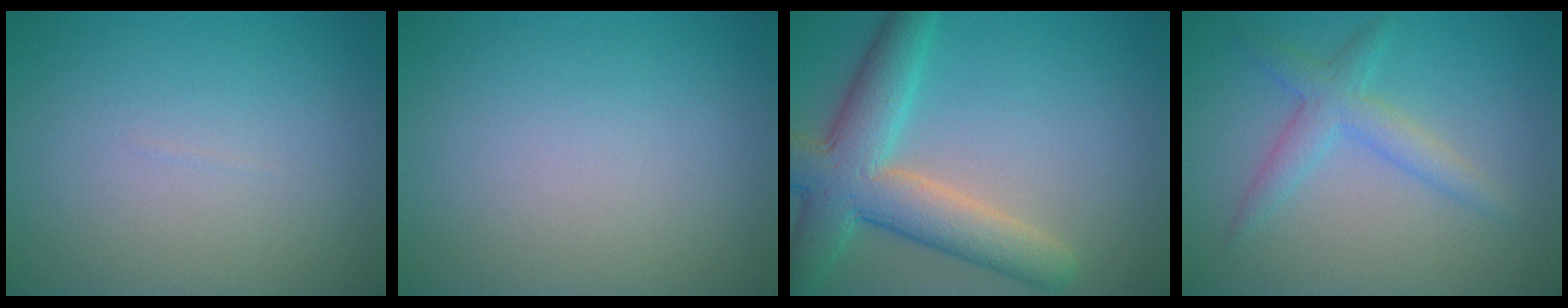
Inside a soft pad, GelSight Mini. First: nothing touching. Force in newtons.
{"total": 0.0}
{"total": 7.6, "press": 7.6, "slide": 0.5}
{"total": 2.8, "press": 2.8, "slide": 0.1}